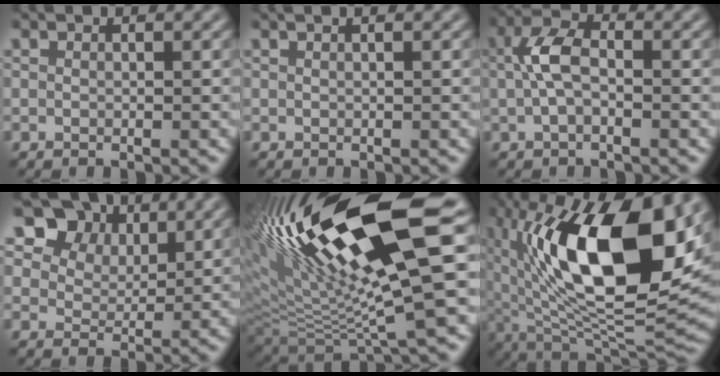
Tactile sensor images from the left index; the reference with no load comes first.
{"total": 1.3, "force": [0.8, 0.5, 1.0], "torque": [-0.006, -0.006, 0.003]}
{"total": 3.4, "force": [0.0, 1.8, 3.0], "torque": [-0.066, 0.009, -0.007]}
{"total": 7.0, "force": [4.4, 4.6, 2.9], "torque": [-0.067, -0.008, 0.083]}
{"total": 16.8, "force": [6.3, 4.2, 14.9], "torque": [-0.276, 0.008, 0.115]}
{"total": 16.6, "force": [4.3, 7.4, 14.2], "torque": [-0.230, 0.002, 0.066]}